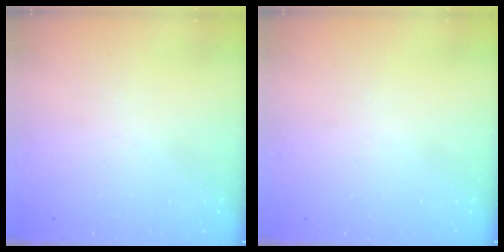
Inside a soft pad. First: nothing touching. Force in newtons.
{"total": 0.0}